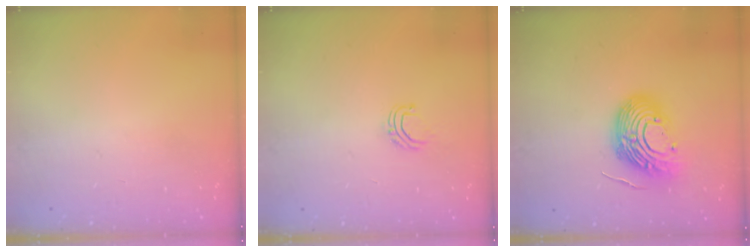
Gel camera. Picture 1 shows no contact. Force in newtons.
{"total": 4.2, "press": 4.2, "slide": 0.2}
{"total": 14.4, "press": 14.3, "slide": 2.2}